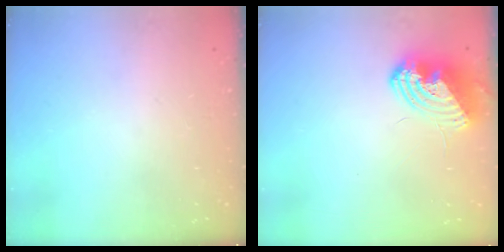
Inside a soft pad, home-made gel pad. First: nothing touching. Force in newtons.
{"total": 10.5, "press": 10.5, "slide": 1.0}